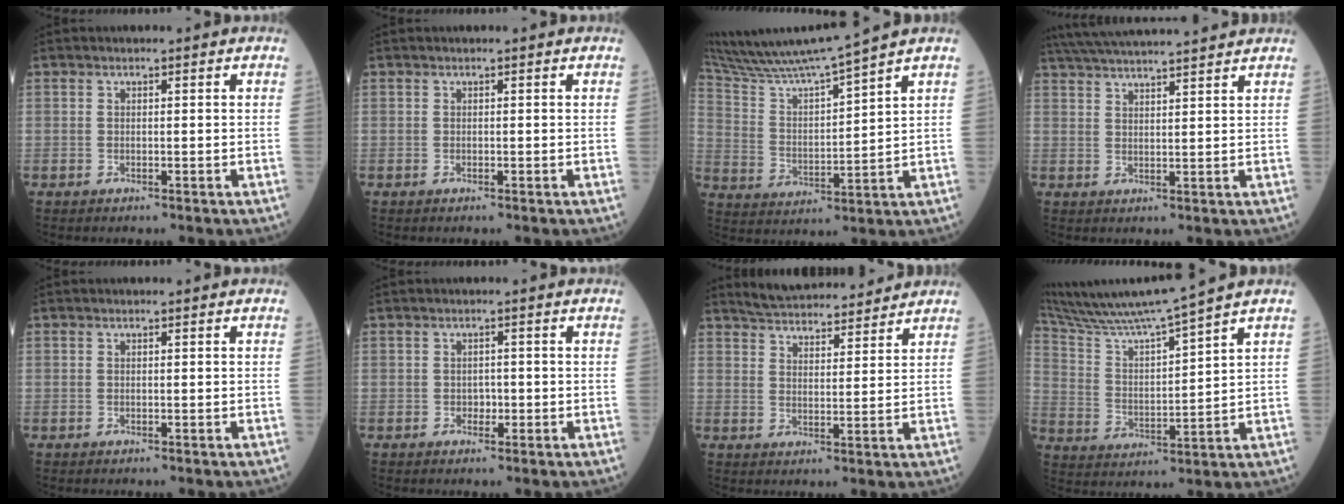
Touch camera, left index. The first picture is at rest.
{"total": 0.5, "force": [0.5, 0.1, 0.1], "torque": [-0.004, 0.011, 0.009]}
{"total": 14.5, "force": [13.0, -1.8, 6.2], "torque": [-0.123, -0.005, 0.236]}
{"total": 15.8, "force": [14.5, 0.5, 6.2], "torque": [-0.120, 0.034, 0.218]}
{"total": 0.0}
{"total": 1.1, "force": [-0.3, 0.9, 0.6], "torque": [-0.007, 0.002, -0.005]}
{"total": 12.4, "force": [11.7, 2.1, 3.7], "torque": [-0.058, 0.015, 0.175]}
{"total": 14.1, "force": [12.5, -1.9, 6.2], "torque": [-0.125, -0.003, 0.228]}